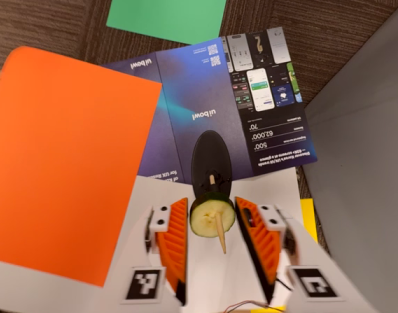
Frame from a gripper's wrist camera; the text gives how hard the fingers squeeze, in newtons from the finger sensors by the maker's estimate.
{"total": 10.1, "left": 10.3, "right": 9.8}